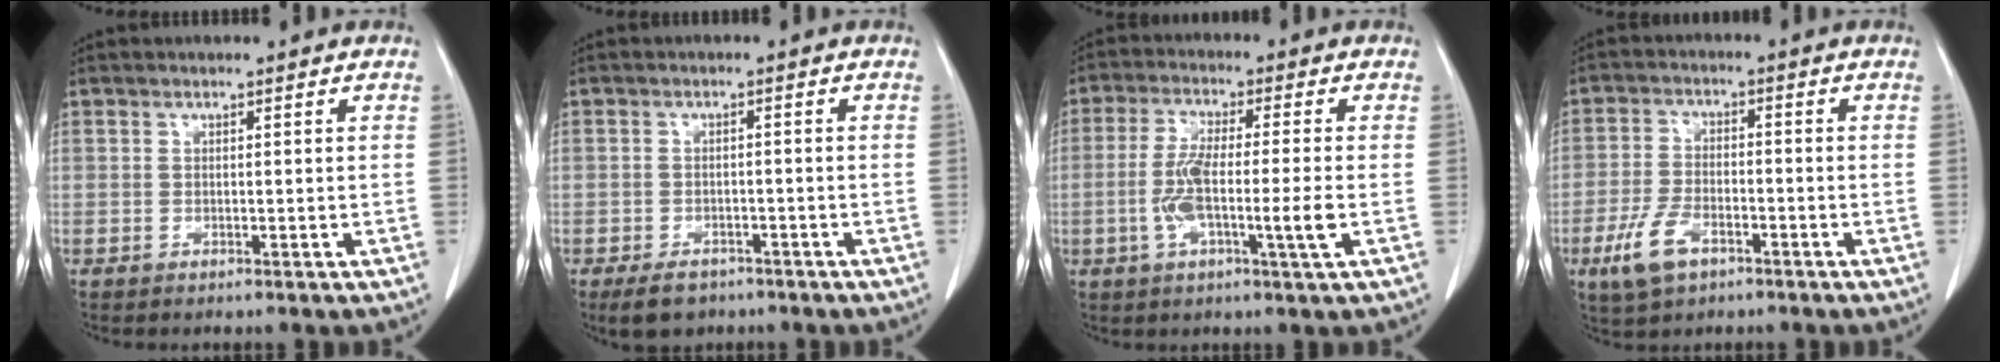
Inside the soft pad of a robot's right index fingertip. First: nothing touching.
{"total": 4.6, "force": [-3.3, 2.6, 1.9], "torque": [-0.032, -0.001, -0.048]}
{"total": 8.8, "force": [-1.8, 0.4, 8.6], "torque": [-0.163, -0.004, -0.036]}
{"total": 7.1, "force": [-3.9, 3.4, 4.8], "torque": [-0.111, -0.003, -0.071]}